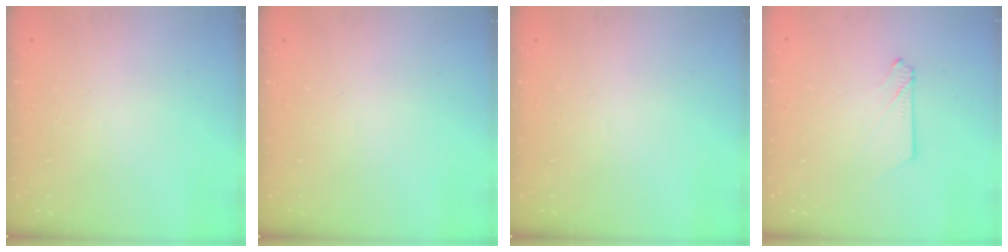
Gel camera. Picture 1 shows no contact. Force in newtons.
{"total": 0.0}
{"total": 0.0}
{"total": 2.6, "press": 2.6, "slide": 0.3}